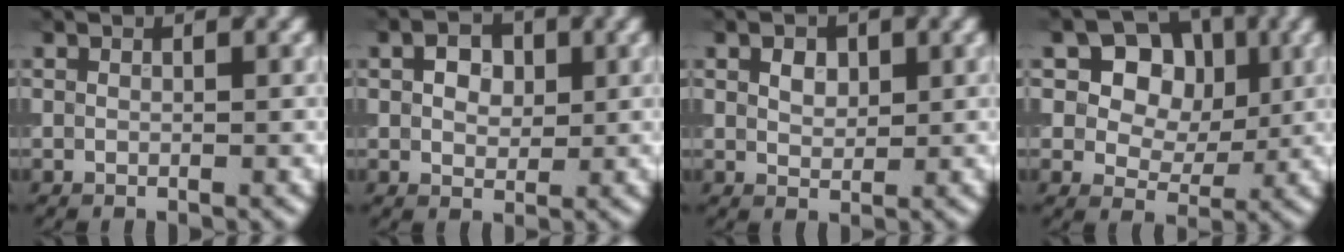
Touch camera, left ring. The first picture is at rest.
{"total": 2.8, "force": [0.8, 2.0, 1.8], "torque": [-0.034, 0.003, 0.012]}
{"total": 1.7, "force": [0.7, 1.1, 1.0], "torque": [-0.017, 0.001, 0.013]}
{"total": 7.7, "force": [2.6, 6.0, 4.0], "torque": [-0.067, 0.015, 0.026]}